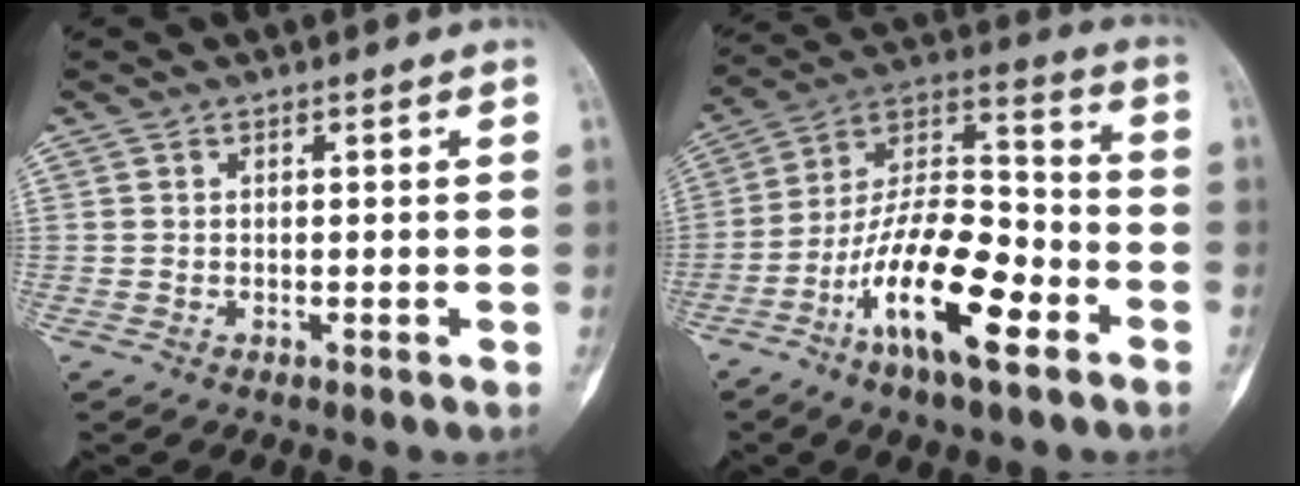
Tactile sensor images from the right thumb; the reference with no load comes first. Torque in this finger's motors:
{"motor_torque": [0.17, 0.90, 1.74, -1.02, 0.16]}